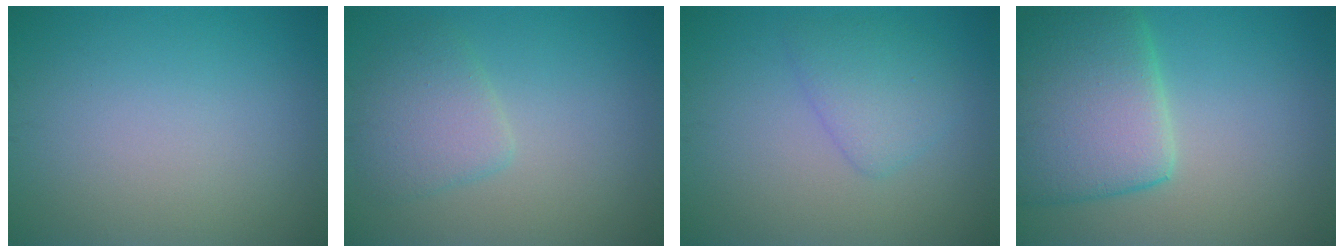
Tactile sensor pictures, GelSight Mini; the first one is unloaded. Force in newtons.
{"total": 3.1, "press": 3.0, "slide": 0.2}
{"total": 2.7, "press": 2.7, "slide": 0.1}
{"total": 8.9, "press": 8.9, "slide": 0.5}